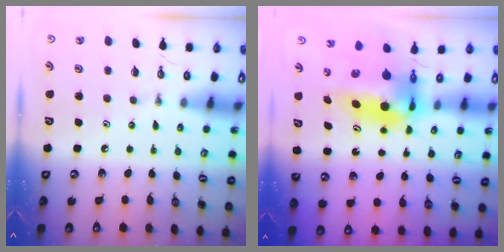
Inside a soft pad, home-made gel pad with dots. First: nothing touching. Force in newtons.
{"total": 8.4, "press": 7.8, "slide": 3.0}